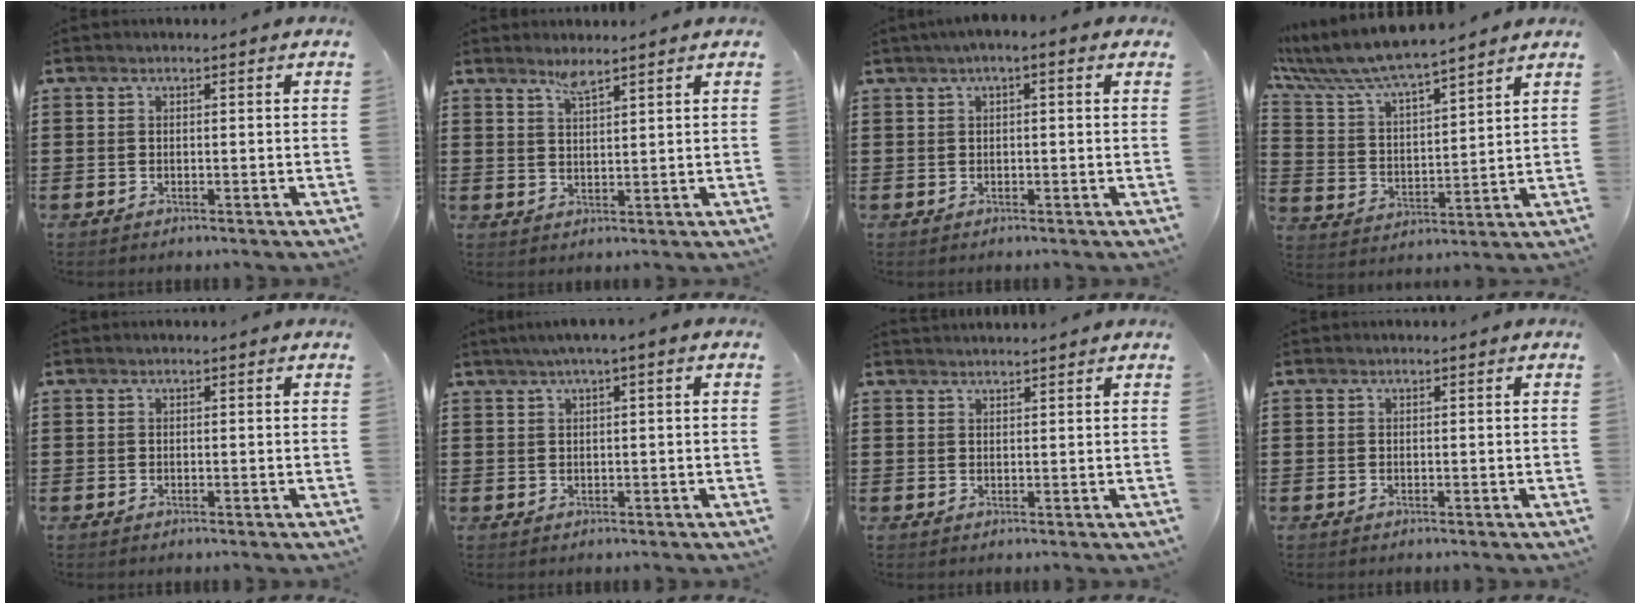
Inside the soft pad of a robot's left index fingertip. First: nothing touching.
{"total": 2.8, "force": [2.4, 0.1, 1.4], "torque": [-0.033, -0.001, 0.044]}
{"total": 1.7, "force": [0.2, 0.3, 1.7], "torque": [-0.031, 0.000, 0.003]}
{"total": 7.0, "force": [6.5, 0.7, 2.7], "torque": [-0.082, -0.037, 0.110]}
{"total": 0.0}
{"total": 1.6, "force": [0.3, 0.1, 1.5], "torque": [-0.027, -0.001, 0.005]}
{"total": 1.2, "force": [1.2, 0.1, 0.0], "torque": [-0.001, -0.001, 0.025]}
{"total": 0.0}